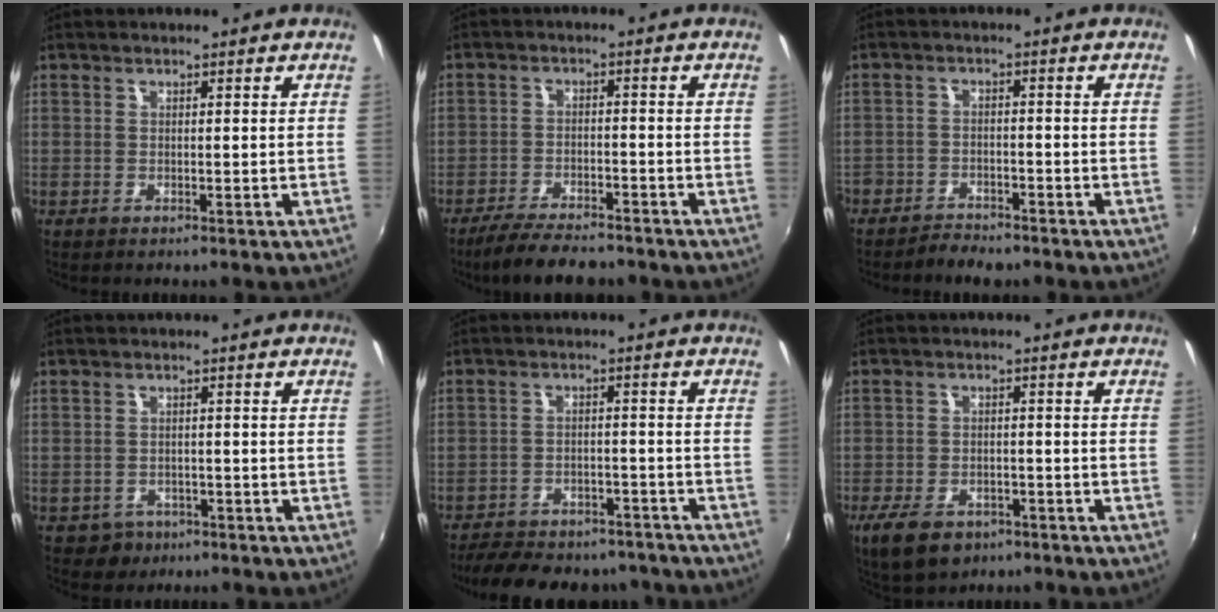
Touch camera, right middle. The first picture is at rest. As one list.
[{"total": 9.3, "force": [-7.9, 2.5, 4.2], "torque": [-0.102, -0.016, -0.131]}, {"total": 6.0, "force": [-5.2, 2.6, 1.5], "torque": [-0.054, -0.008, -0.089]}, {"total": 3.7, "force": [-2.0, 3.1, 0.6], "torque": [-0.023, 0.001, -0.026]}, {"total": 17.8, "force": [-15.0, 6.9, 6.7], "torque": [-0.150, 0.005, -0.194]}, {"total": 9.2, "force": [-5.8, 5.3, 4.7], "torque": [-0.115, -0.018, -0.098]}]